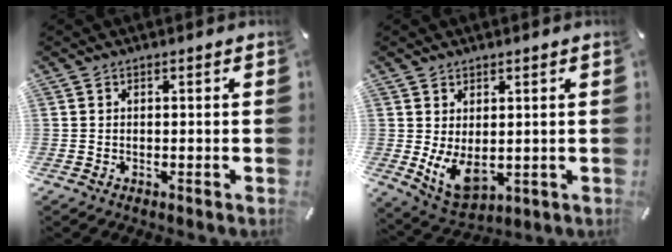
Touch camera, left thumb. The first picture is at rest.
{"total": 7.7, "force": [0.8, 5.1, 5.7], "torque": [-0.107, -0.018, 0.016]}